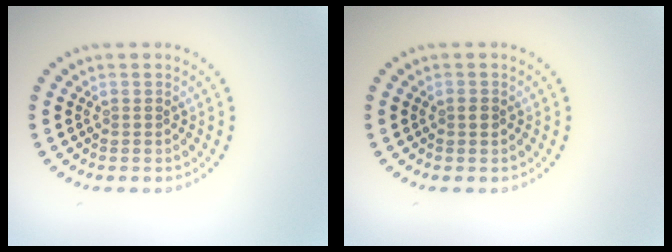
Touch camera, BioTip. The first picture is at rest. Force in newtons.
{"total": 0.9, "press": 0.9, "slide": 0.1}